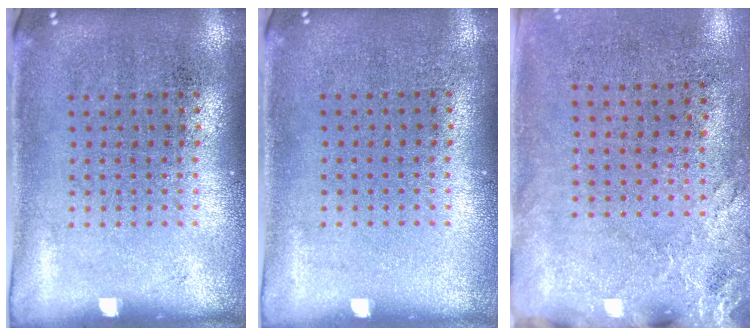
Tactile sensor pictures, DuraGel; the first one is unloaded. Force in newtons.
{"total": 0.0}
{"total": 2.6, "press": 2.1, "slide": 1.5}